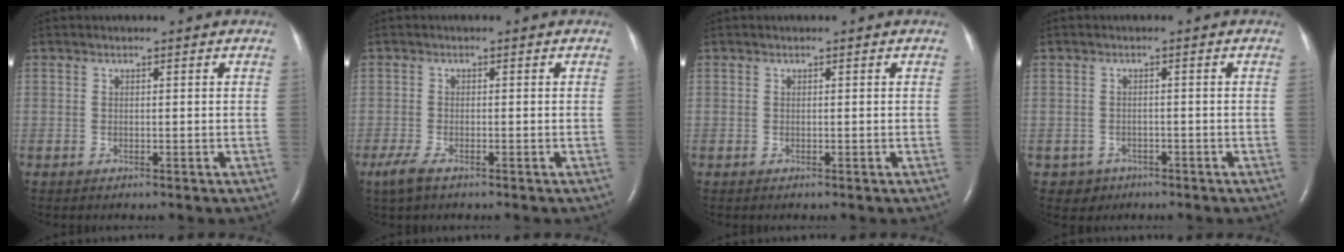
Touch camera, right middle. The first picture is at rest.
{"total": 3.0, "force": [-2.0, 0.8, 2.2], "torque": [-0.056, -0.009, -0.038]}
{"total": 0.0}
{"total": 2.3, "force": [-1.3, 1.9, -0.2], "torque": [0.002, 0.010, -0.017]}